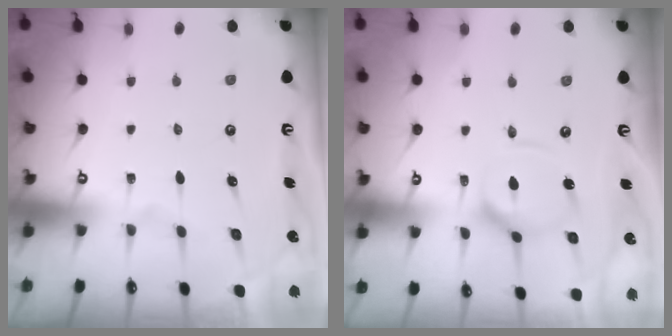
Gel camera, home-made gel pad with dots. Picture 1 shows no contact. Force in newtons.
{"total": 12.0, "press": 11.9, "slide": 1.4}